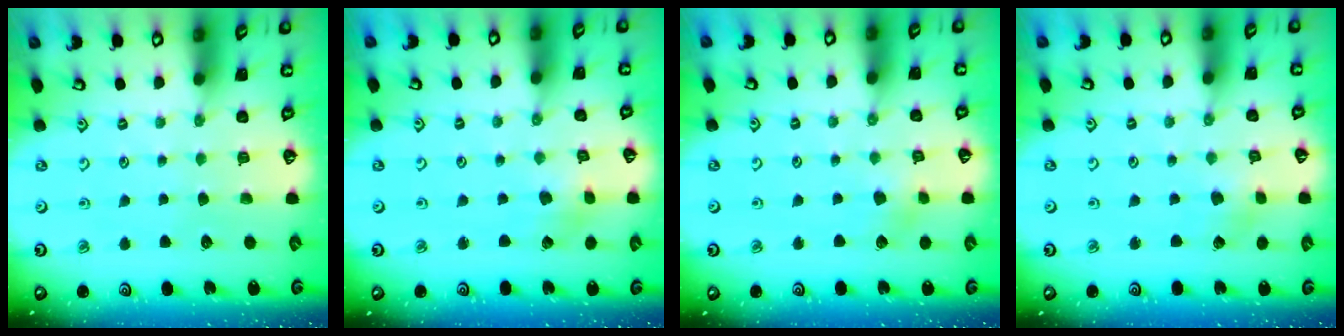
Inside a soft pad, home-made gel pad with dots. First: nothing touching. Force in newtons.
{"total": 2.6, "press": 2.6, "slide": 0.4}
{"total": 4.2, "press": 4.1, "slide": 0.5}
{"total": 2.1, "press": 2.1, "slide": 0.3}